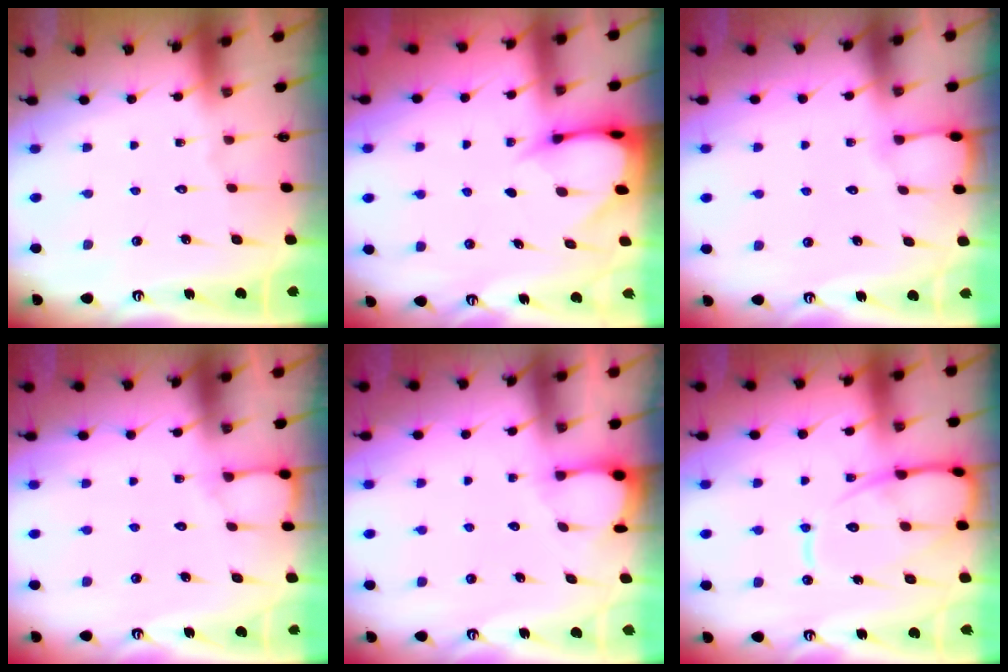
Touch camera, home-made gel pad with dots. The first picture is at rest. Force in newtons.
{"total": 3.9, "press": 3.9, "slide": 0.6}
{"total": 3.6, "press": 3.6, "slide": 0.4}
{"total": 4.6, "press": 4.5, "slide": 0.5}
{"total": 2.4, "press": 2.3, "slide": 0.4}
{"total": 13.0, "press": 12.9, "slide": 1.3}